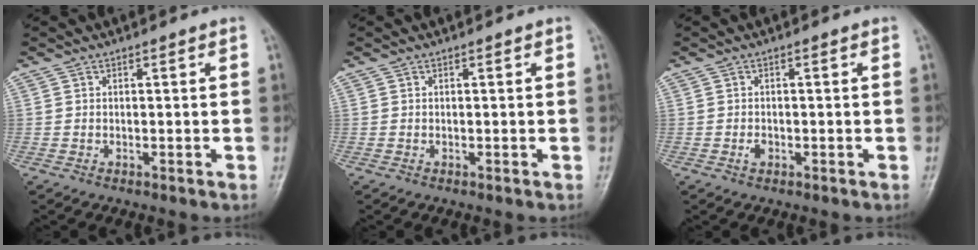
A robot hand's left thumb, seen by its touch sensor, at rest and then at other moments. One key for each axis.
{"total": 0.0}
{"total": 1.4, "fx": -0.5, "fy": 0.9, "fz": 0.9, "tx": -0.012, "ty": 0.004, "tz": -0.009}